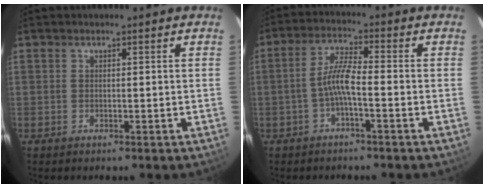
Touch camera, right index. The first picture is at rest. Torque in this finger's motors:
{"motor_torque": [0.66, -0.32, 0.56, 0.13]}